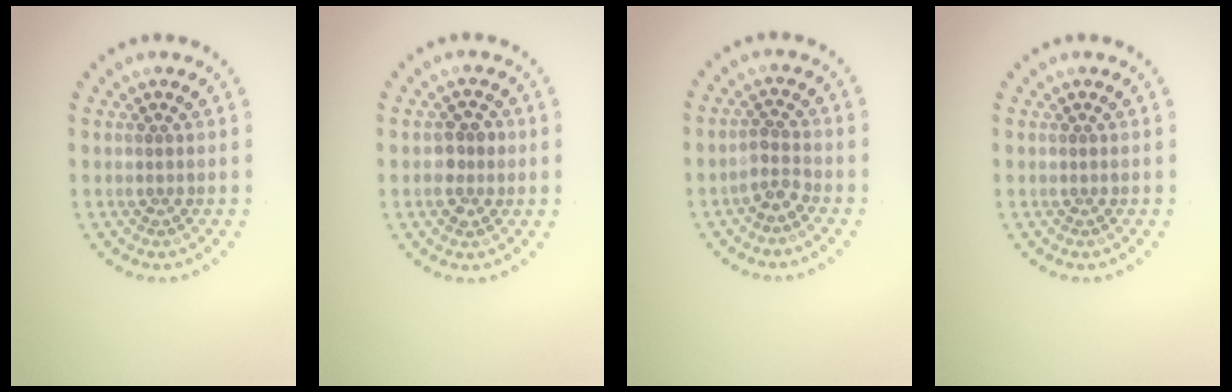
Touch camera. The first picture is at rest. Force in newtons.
{"total": 2.2, "press": 2.1, "slide": 0.2}
{"total": 1.8, "press": 1.4, "slide": 1.1}
{"total": 0.0}